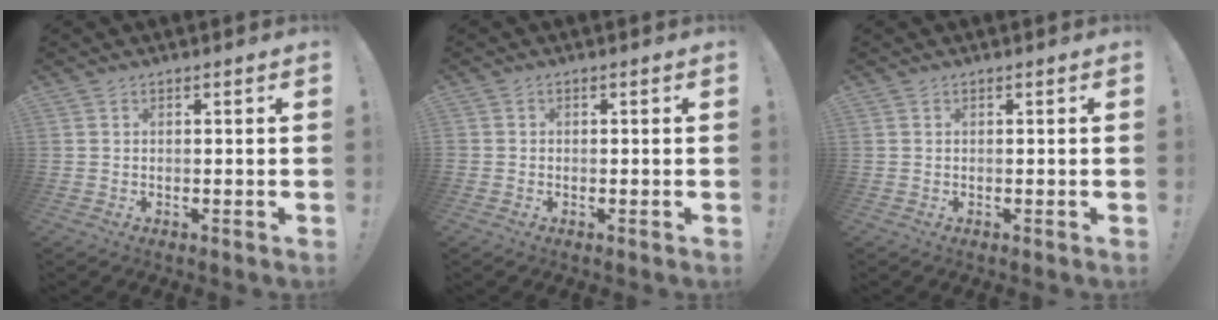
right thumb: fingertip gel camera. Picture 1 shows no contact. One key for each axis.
{"total": 1.1, "fx": -0.4, "fy": 1.0, "fz": 0.1, "tx": -0.004, "ty": 0.004, "tz": -0.008}
{"total": 0.0}